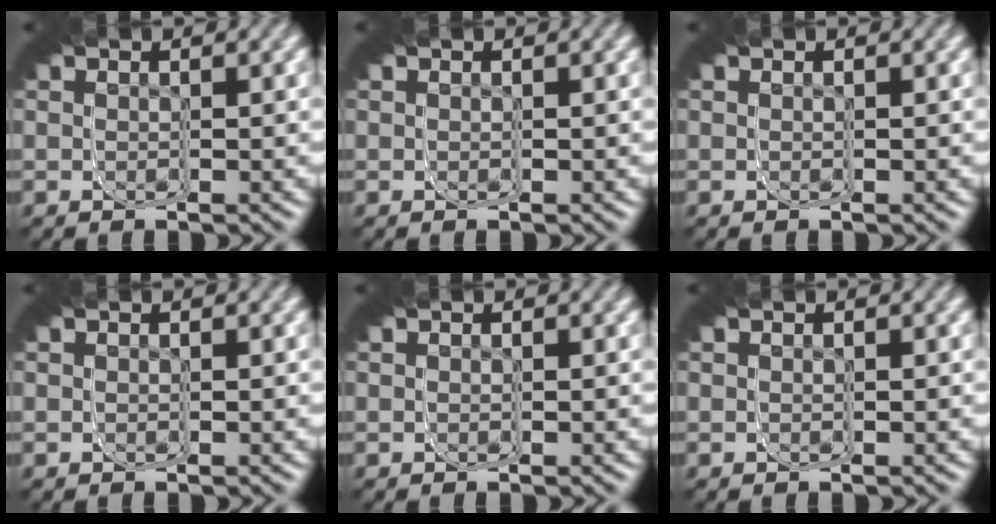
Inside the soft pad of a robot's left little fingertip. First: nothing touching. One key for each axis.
{"total": 0.0}
{"total": 0.0}
{"total": 0.0}
{"total": 0.0}
{"total": 0.0}